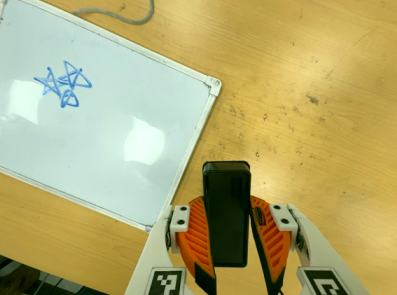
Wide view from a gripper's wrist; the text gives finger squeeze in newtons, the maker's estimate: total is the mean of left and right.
{"total": 10.2, "left": 8.0, "right": 12.3}